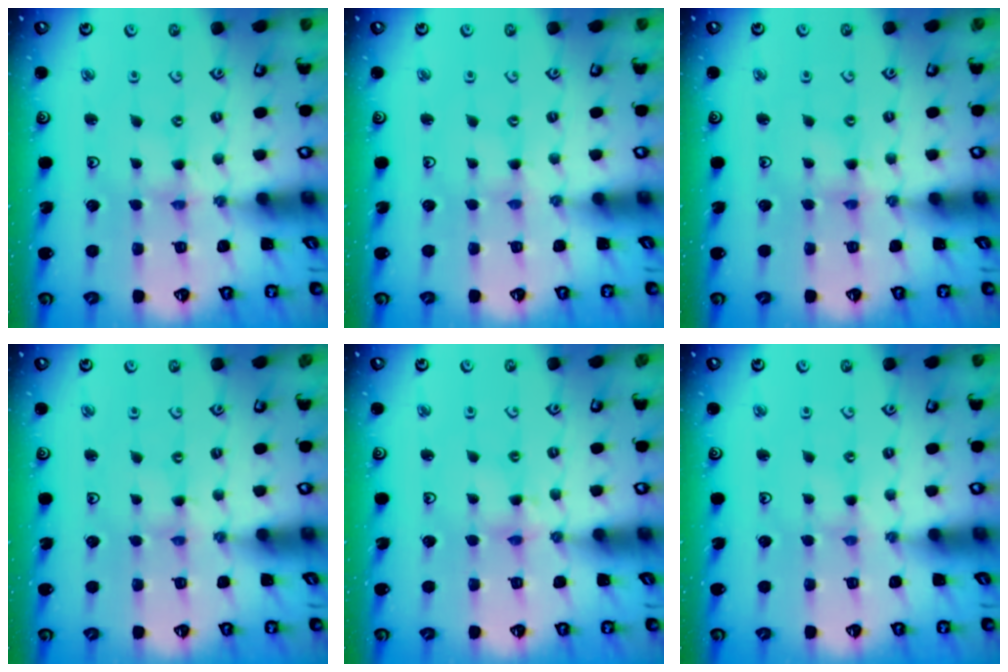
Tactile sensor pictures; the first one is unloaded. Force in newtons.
{"total": 0.0}
{"total": 2.4, "press": 2.4, "slide": 0.3}
{"total": 0.0}
{"total": 4.3, "press": 4.3, "slide": 0.3}
{"total": 1.1, "press": 1.0, "slide": 0.4}